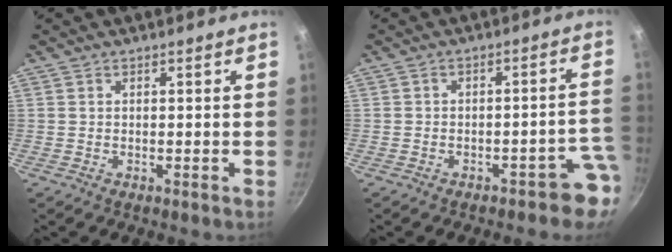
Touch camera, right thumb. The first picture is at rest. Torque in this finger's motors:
{"motor_torque": [1.34, 0.96, 0.25, -0.97, 0.17]}